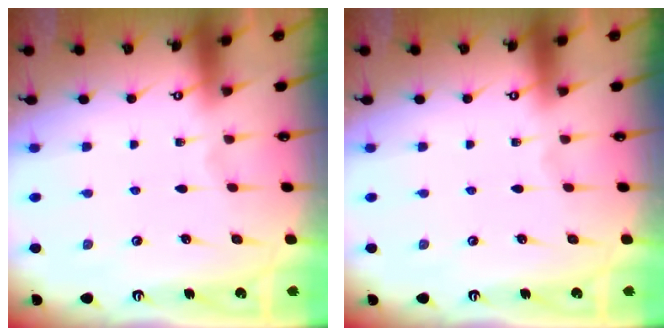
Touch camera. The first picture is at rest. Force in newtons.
{"total": 0.0}